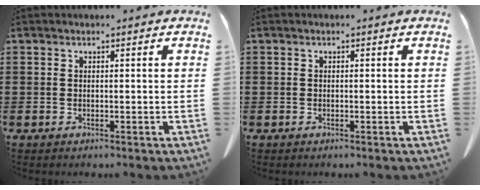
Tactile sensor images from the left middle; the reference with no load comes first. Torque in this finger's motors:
{"motor_torque": [0.00, 0.00, 0.00, 0.00]}